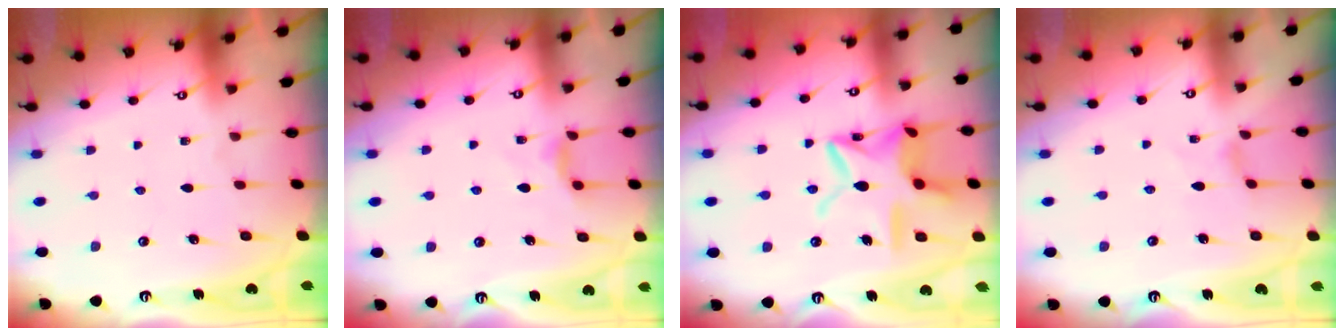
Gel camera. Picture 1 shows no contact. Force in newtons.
{"total": 5.3, "press": 5.2, "slide": 0.8}
{"total": 16.8, "press": 16.7, "slide": 1.6}
{"total": 0.0}